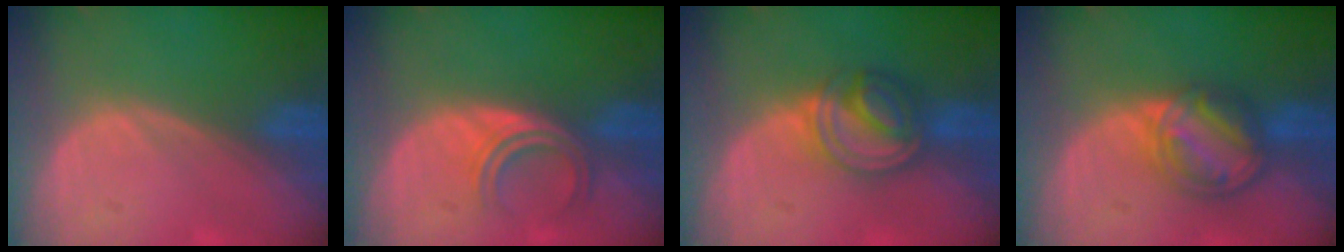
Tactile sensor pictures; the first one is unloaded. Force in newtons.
{"total": 4.8, "press": 4.0, "slide": 2.6}
{"total": 6.4, "press": 6.1, "slide": 2.0}
{"total": 7.8, "press": 6.7, "slide": 3.8}